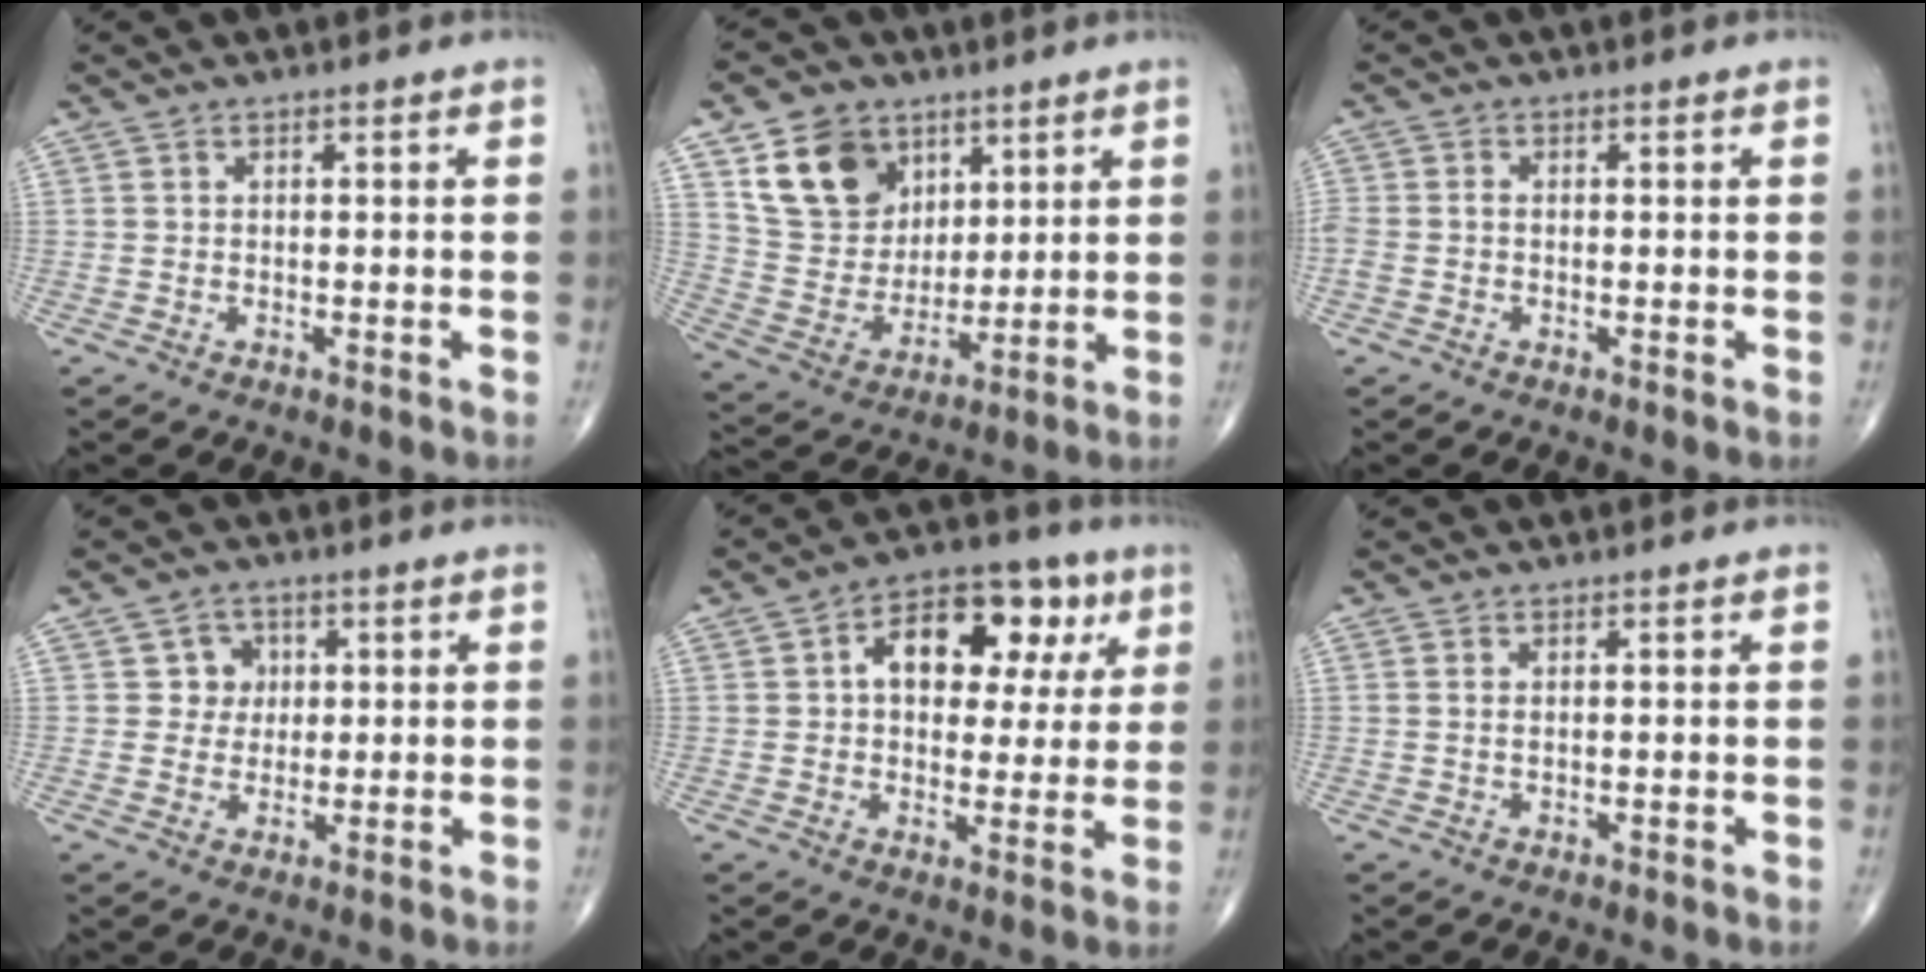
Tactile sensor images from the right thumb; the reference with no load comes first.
{"total": 14.4, "force": [7.3, 10.8, 6.2], "torque": [-0.083, -0.029, 0.145]}
{"total": 1.9, "force": [-0.3, 1.2, 1.4], "torque": [-0.040, 0.004, -0.008]}
{"total": 4.3, "force": [1.1, 4.0, 0.9], "torque": [0.017, 0.003, 0.010]}
{"total": 15.3, "force": [4.6, 9.6, 10.9], "torque": [-0.111, 0.018, 0.065]}
{"total": 0.8, "force": [0.2, 0.3, 0.7], "torque": [-0.015, -0.002, 0.005]}